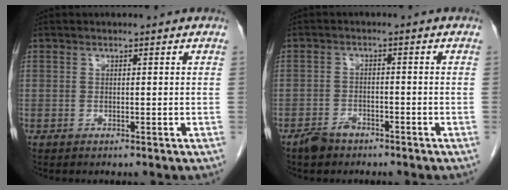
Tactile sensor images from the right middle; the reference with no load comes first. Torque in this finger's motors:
{"motor_torque": [-0.03, 0.03, 0.03, 0.01]}